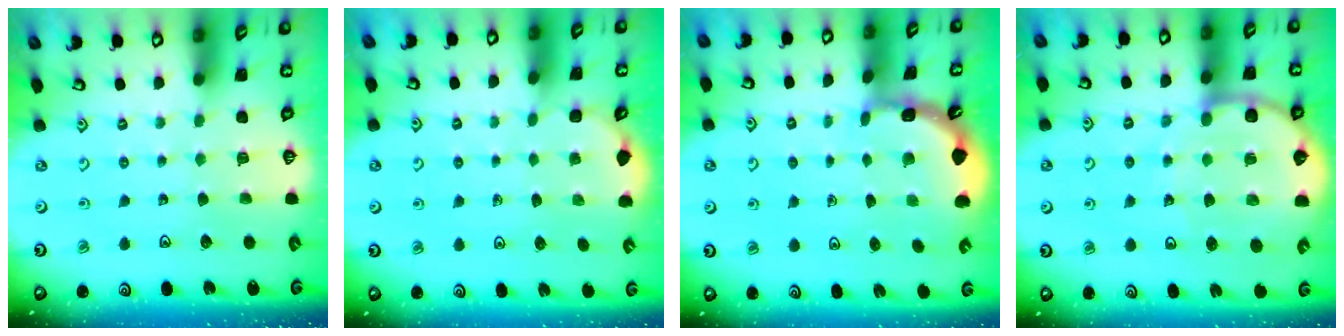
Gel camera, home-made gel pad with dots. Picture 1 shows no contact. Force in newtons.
{"total": 2.1, "press": 1.8, "slide": 1.1}
{"total": 2.0, "press": 2.0, "slide": 0.4}
{"total": 10.3, "press": 10.1, "slide": 2.1}